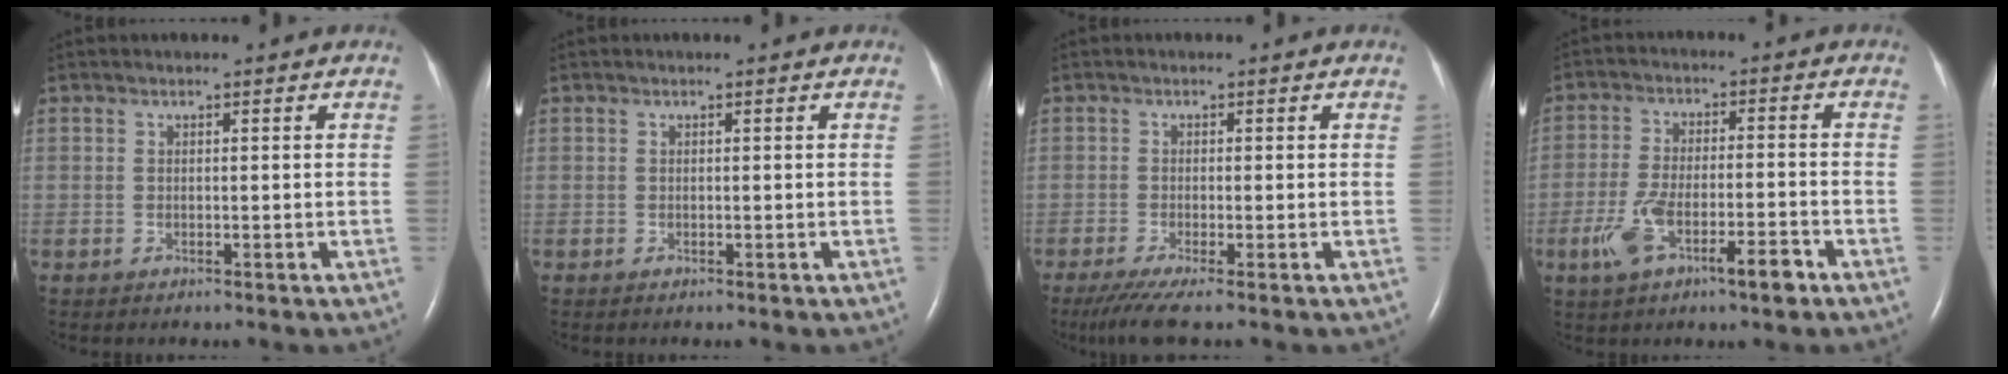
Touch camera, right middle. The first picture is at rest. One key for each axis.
{"total": 0.0}
{"total": 4.4, "fx": -3.1, "fy": -0.1, "fz": 3.1, "tx": -0.060, "ty": -0.016, "tz": -0.058}
{"total": 8.9, "fx": -4.5, "fy": 2.0, "fz": 7.4, "tx": -0.148, "ty": 0.002, "tz": -0.073}